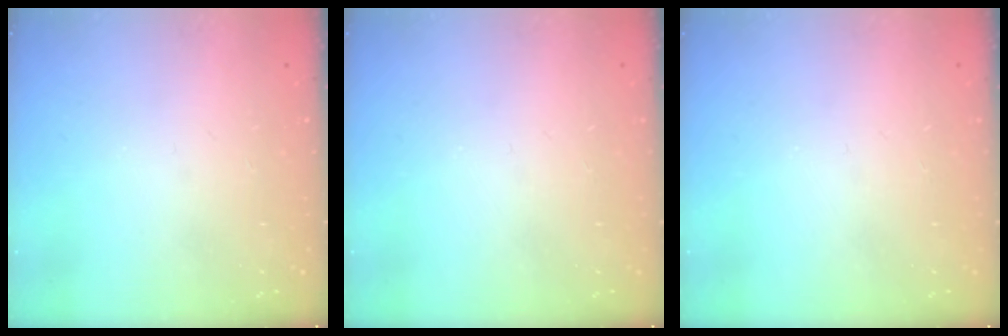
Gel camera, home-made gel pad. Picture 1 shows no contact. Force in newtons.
{"total": 0.0}
{"total": 0.0}